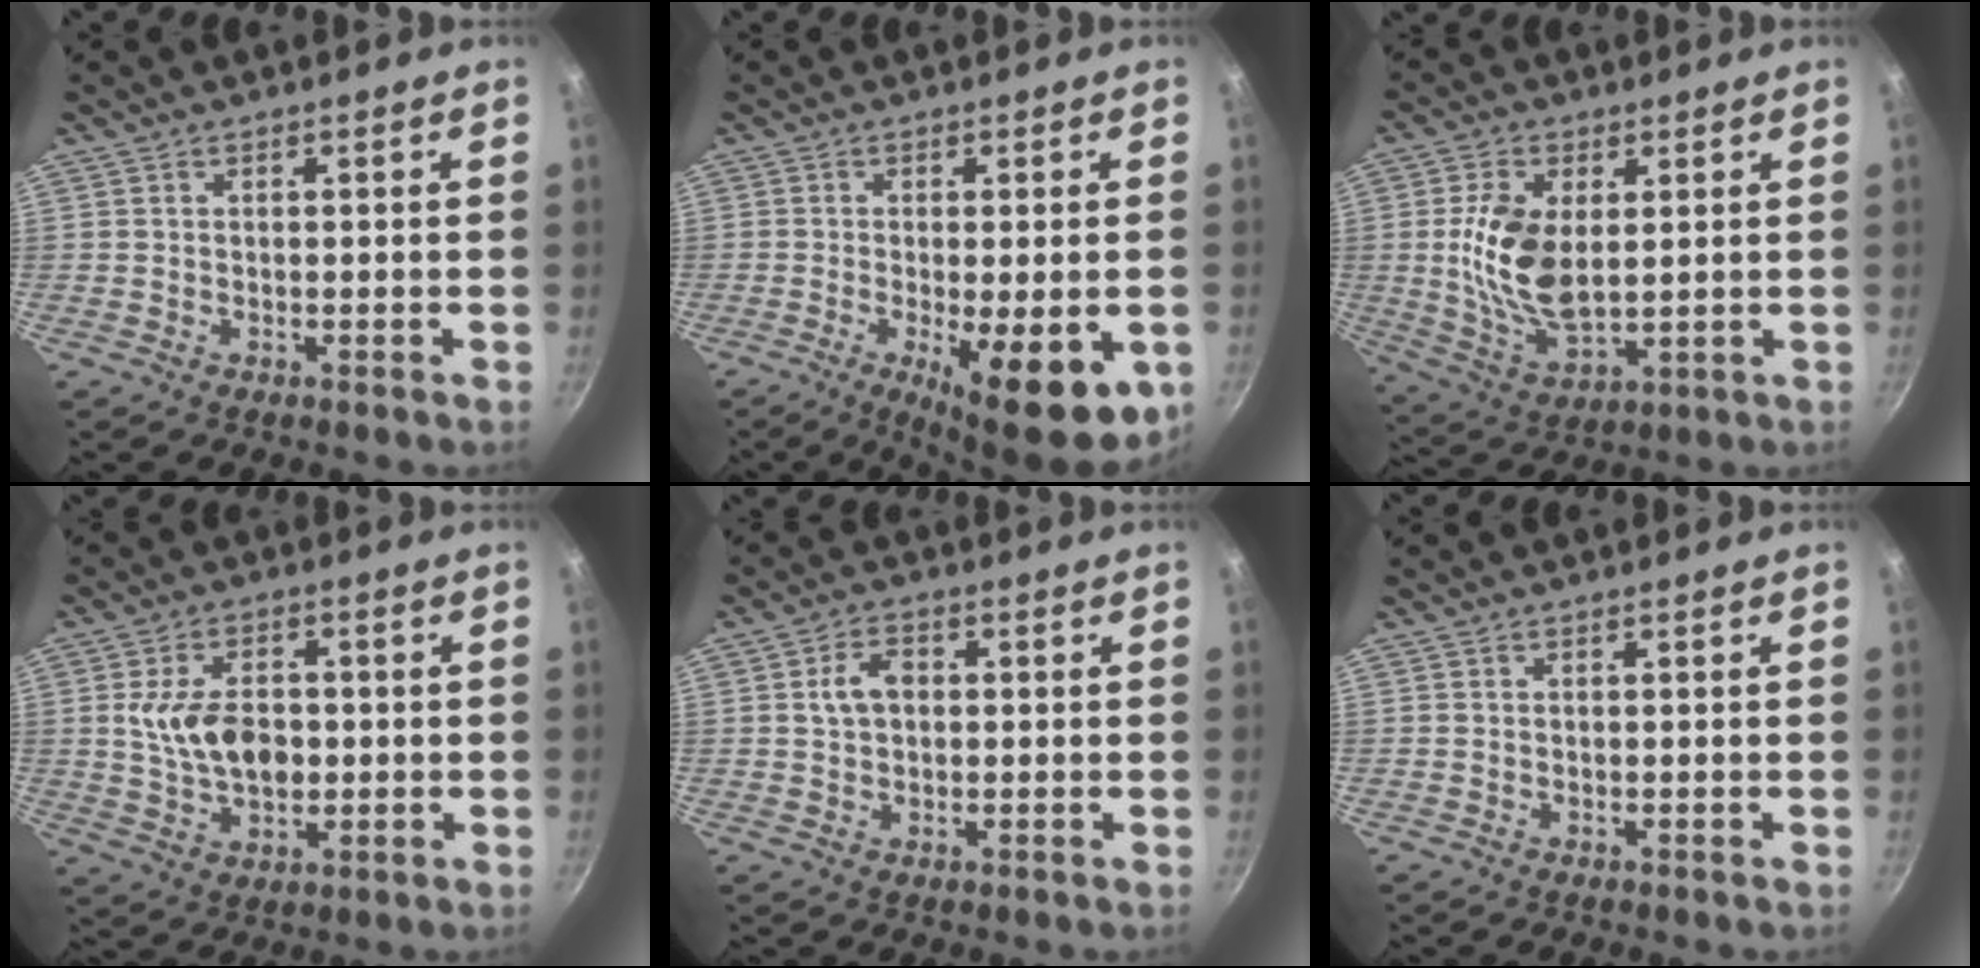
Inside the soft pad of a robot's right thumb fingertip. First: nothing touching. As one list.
[{"total": 15.2, "force": [-5.3, 5.2, 13.3], "torque": [-0.151, -0.014, -0.060]}, {"total": 13.1, "force": [1.7, 7.2, 10.8], "torque": [-0.203, -0.015, 0.041]}, {"total": 10.5, "force": [0.6, 6.5, 8.2], "torque": [-0.134, 0.001, 0.017]}, {"total": 5.1, "force": [0.7, 3.6, 3.6], "torque": [-0.060, 0.011, 0.010]}, {"total": 0.0}]